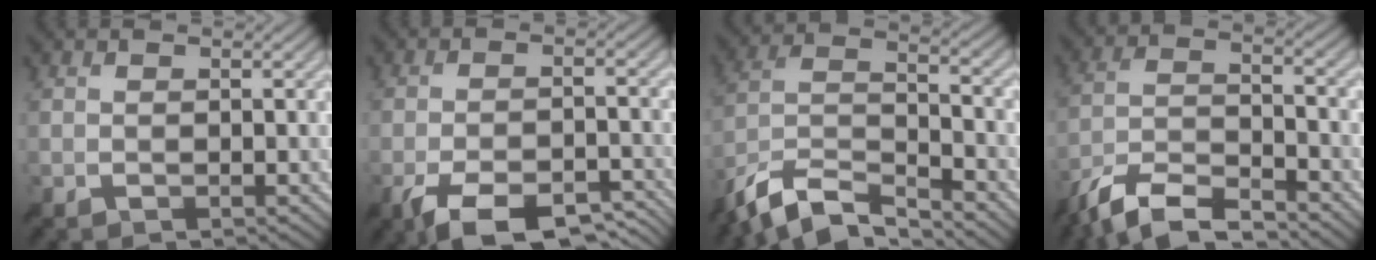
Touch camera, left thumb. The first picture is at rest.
{"total": 10.4, "force": [-7.0, 3.3, 7.0], "torque": [-0.125, -0.003, -0.117]}
{"total": 11.1, "force": [-8.8, 3.1, 6.0], "torque": [-0.129, -0.003, -0.180]}
{"total": 10.5, "force": [-8.5, 2.5, 5.6], "torque": [-0.120, -0.006, -0.169]}